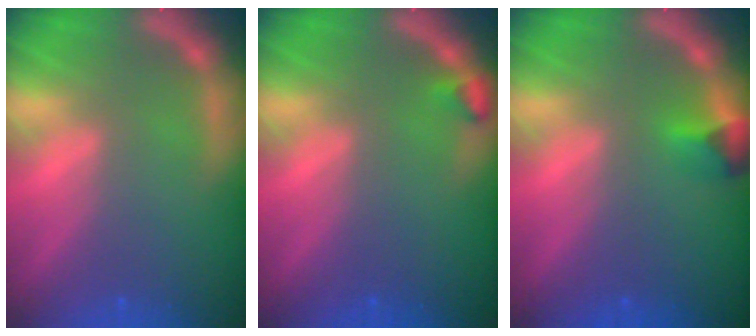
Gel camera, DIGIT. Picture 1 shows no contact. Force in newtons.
{"total": 0.9}
{"total": 1.9}